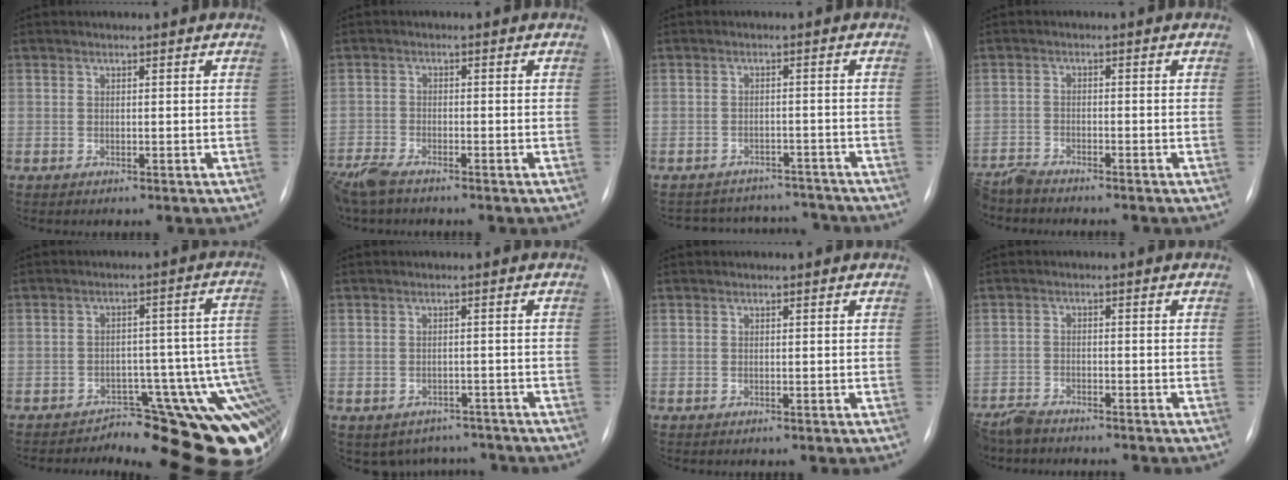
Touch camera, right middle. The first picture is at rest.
{"total": 6.0, "force": [-5.0, 1.4, 3.0], "torque": [-0.064, -0.017, -0.095]}
{"total": 9.9, "force": [-9.3, 3.3, 0.3], "torque": [-0.003, 0.026, -0.116]}
{"total": 5.1, "force": [-5.0, 0.3, 1.1], "torque": [-0.012, -0.017, -0.088]}
{"total": 17.5, "force": [-11.3, 4.3, 12.7], "torque": [-0.032, 0.042, -0.129]}
{"total": 6.5, "force": [-5.4, 3.5, 0.3], "torque": [0.006, 0.018, -0.063]}
{"total": 0.0}
{"total": 6.2, "force": [-5.8, 1.3, 1.7], "torque": [-0.029, -0.018, -0.101]}